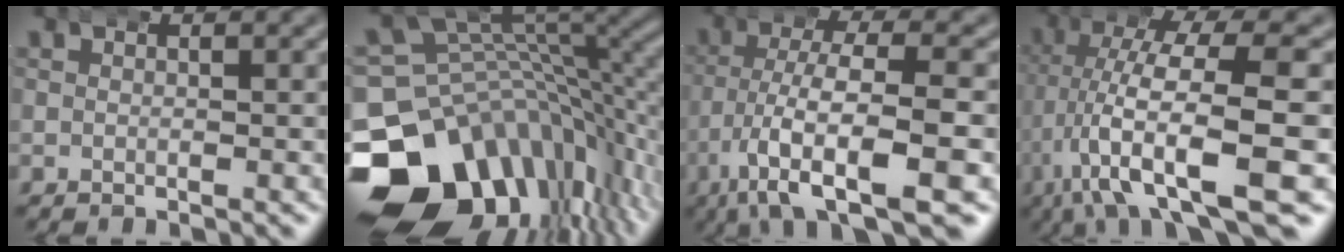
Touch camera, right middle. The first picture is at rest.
{"total": 22.3, "force": [-7.0, 16.1, 13.7], "torque": [-0.217, -0.063, -0.098]}
{"total": 10.3, "force": [-6.4, 3.6, 7.2], "torque": [-0.157, -0.043, -0.082]}
{"total": 11.4, "force": [-3.7, 4.2, 10.0], "torque": [-0.189, -0.019, -0.046]}